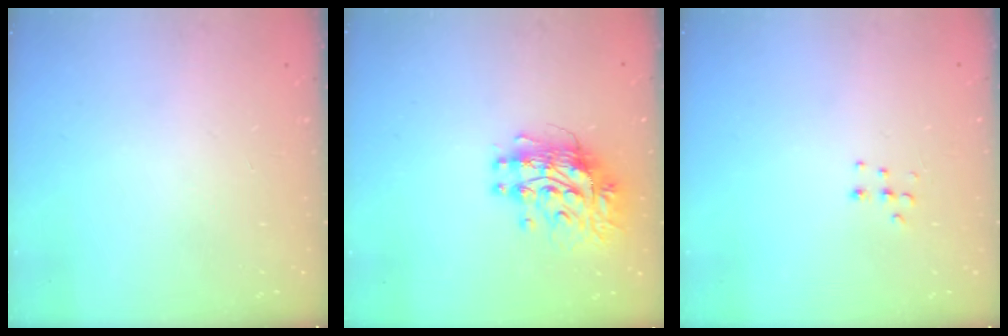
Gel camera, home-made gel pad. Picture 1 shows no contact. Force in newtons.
{"total": 11.9, "press": 11.9, "slide": 1.0}
{"total": 5.4, "press": 5.4, "slide": 0.9}